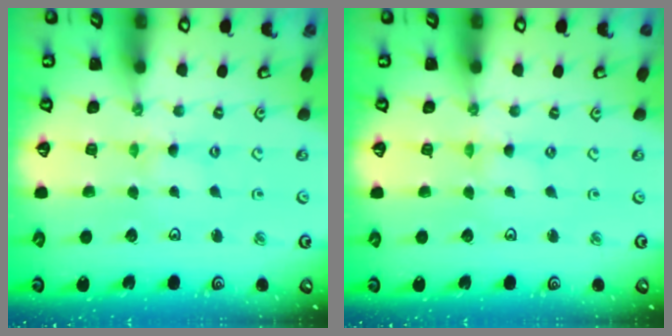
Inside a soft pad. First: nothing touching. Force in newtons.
{"total": 0.0}